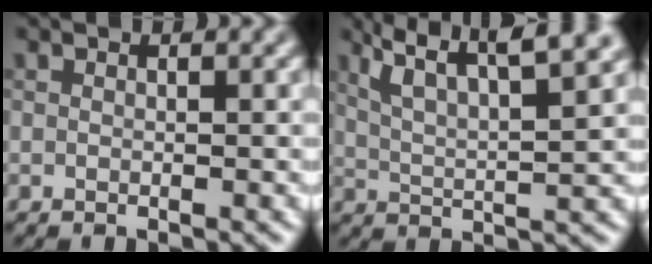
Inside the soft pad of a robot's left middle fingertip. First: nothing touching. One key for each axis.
{"total": 7.4, "fx": 5.1, "fy": 1.8, "fz": 5.0, "tx": -0.086, "ty": 0.023, "tz": 0.070}